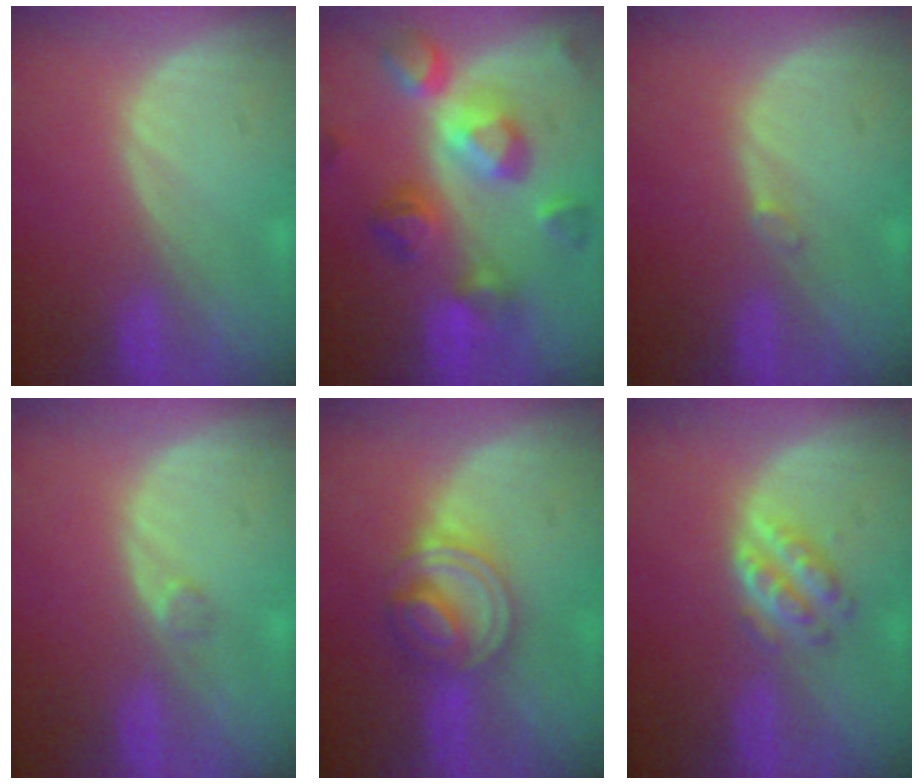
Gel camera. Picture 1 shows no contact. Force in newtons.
{"total": 10.2, "press": 10.2, "slide": 0.8}
{"total": 0.7, "press": 0.7, "slide": 0.2}
{"total": 1.2, "press": 1.0, "slide": 0.7}
{"total": 6.3, "press": 6.1, "slide": 1.6}
{"total": 4.2, "press": 4.2, "slide": 0.1}